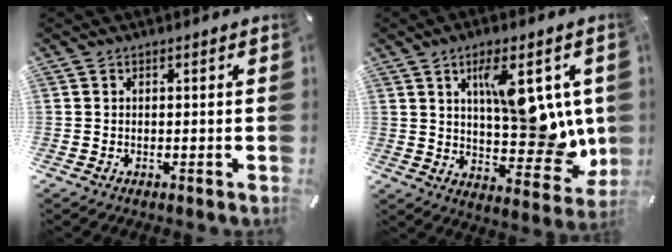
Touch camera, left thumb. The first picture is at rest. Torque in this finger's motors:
{"motor_torque": [2.47, 2.54, 2.31, -0.46, 0.60]}